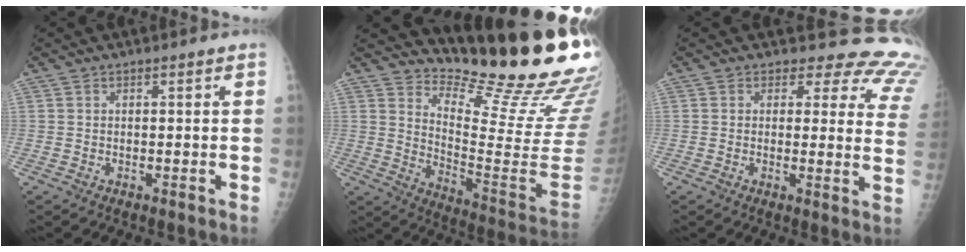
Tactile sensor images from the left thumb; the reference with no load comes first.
{"total": 21.7, "force": [18.9, 2.4, 10.4], "torque": [-0.128, -0.197, 0.264]}
{"total": 13.6, "force": [12.3, 5.4, 2.2], "torque": [0.026, -0.096, 0.095]}